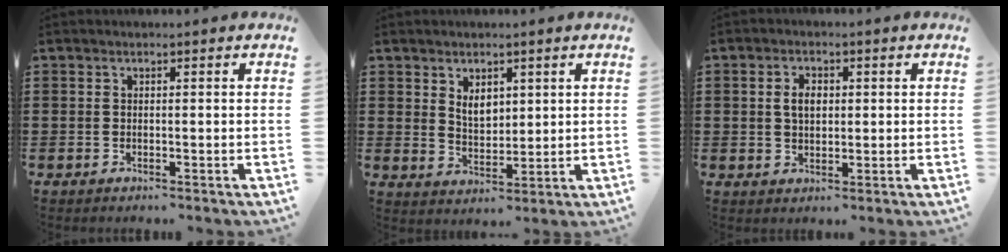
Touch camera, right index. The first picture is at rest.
{"total": 3.7, "force": [1.9, 2.4, 2.1], "torque": [-0.040, 0.006, 0.033]}
{"total": 3.3, "force": [0.4, 2.1, 2.6], "torque": [-0.054, 0.011, 0.006]}